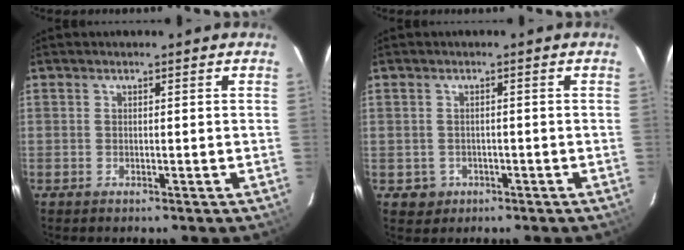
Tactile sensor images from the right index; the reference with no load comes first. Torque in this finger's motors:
{"motor_torque": [-0.03, -0.06, -0.26, -0.10]}